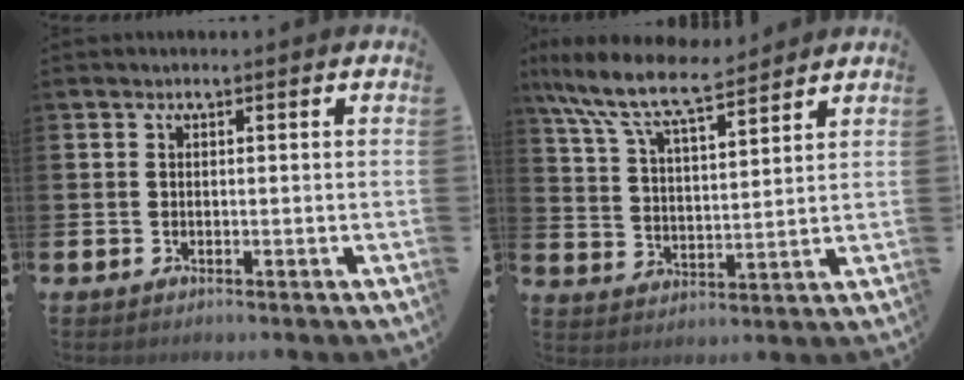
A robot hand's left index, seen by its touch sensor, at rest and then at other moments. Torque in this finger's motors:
{"motor_torque": [0.46, -0.46, 0.84, 0.21]}